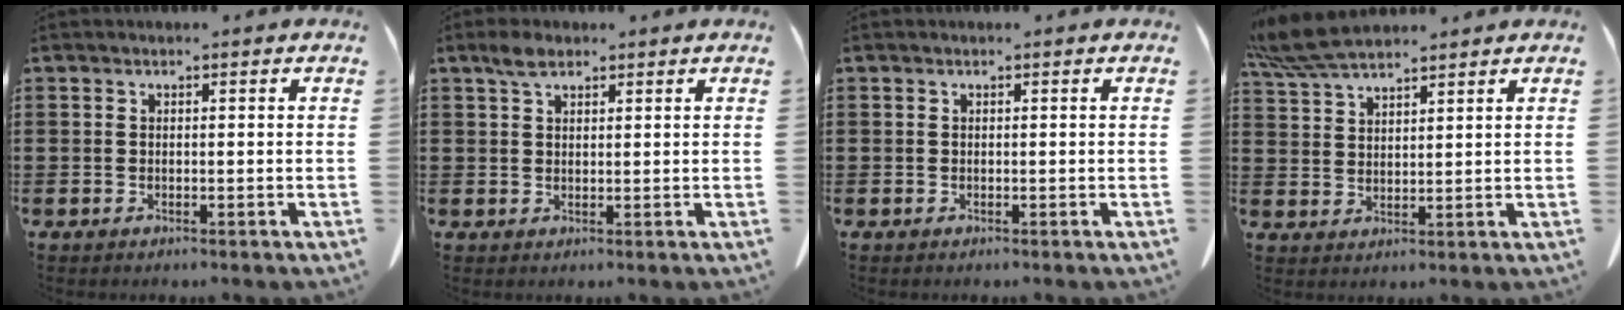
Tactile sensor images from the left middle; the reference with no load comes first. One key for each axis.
{"total": 2.8, "fx": 2.0, "fy": 1.3, "fz": 1.6, "tx": -0.036, "ty": 0.004, "tz": 0.038}
{"total": 0.0}
{"total": 6.7, "fx": 5.8, "fy": 1.3, "fz": 3.1, "tx": -0.078, "ty": -0.011, "tz": 0.113}